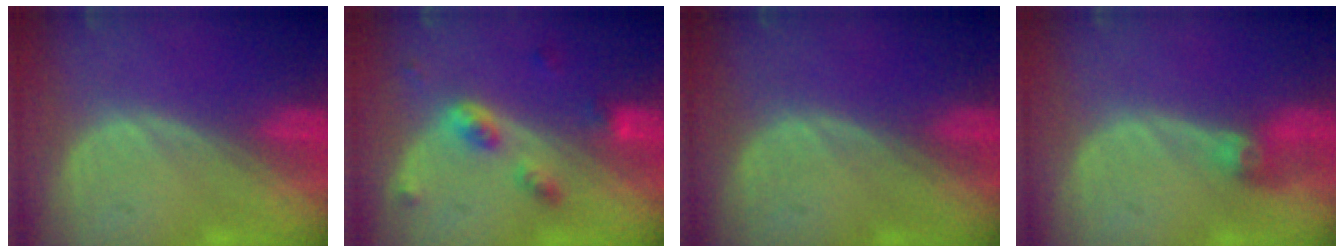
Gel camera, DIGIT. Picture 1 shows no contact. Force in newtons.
{"total": 4.6, "press": 4.4, "slide": 1.4}
{"total": 0.0}
{"total": 2.9, "press": 2.6, "slide": 1.4}